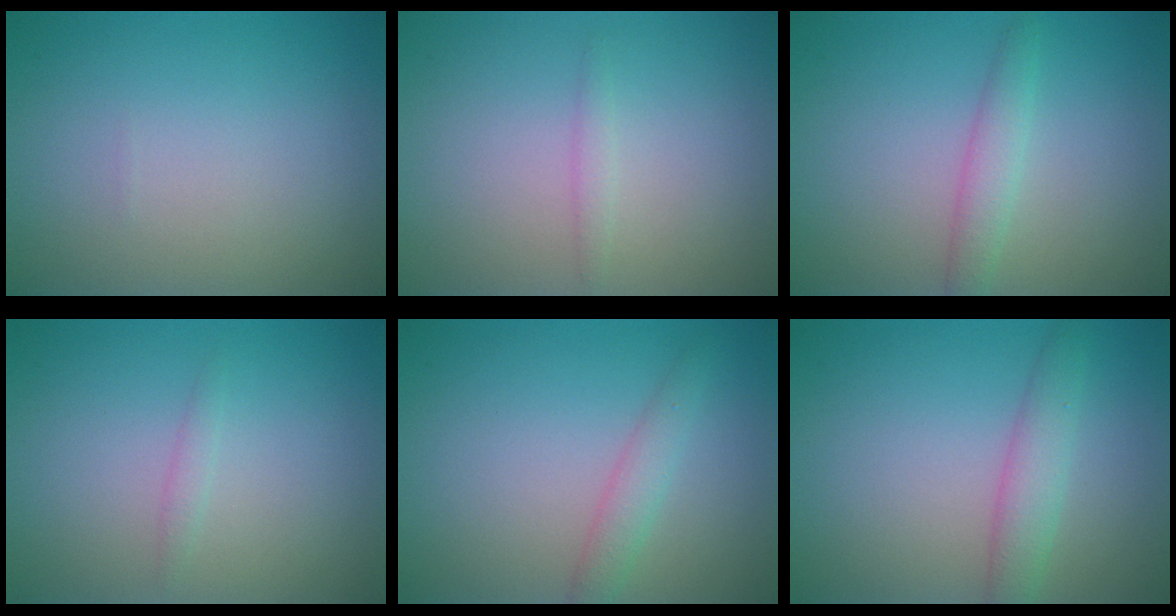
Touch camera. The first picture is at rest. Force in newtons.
{"total": 0.9, "press": 0.9, "slide": 0.0}
{"total": 2.0, "press": 2.0, "slide": 0.0}
{"total": 0.7, "press": 0.7, "slide": 0.0}
{"total": 1.9, "press": 1.9, "slide": 0.0}
{"total": 2.7, "press": 2.6, "slide": 0.2}